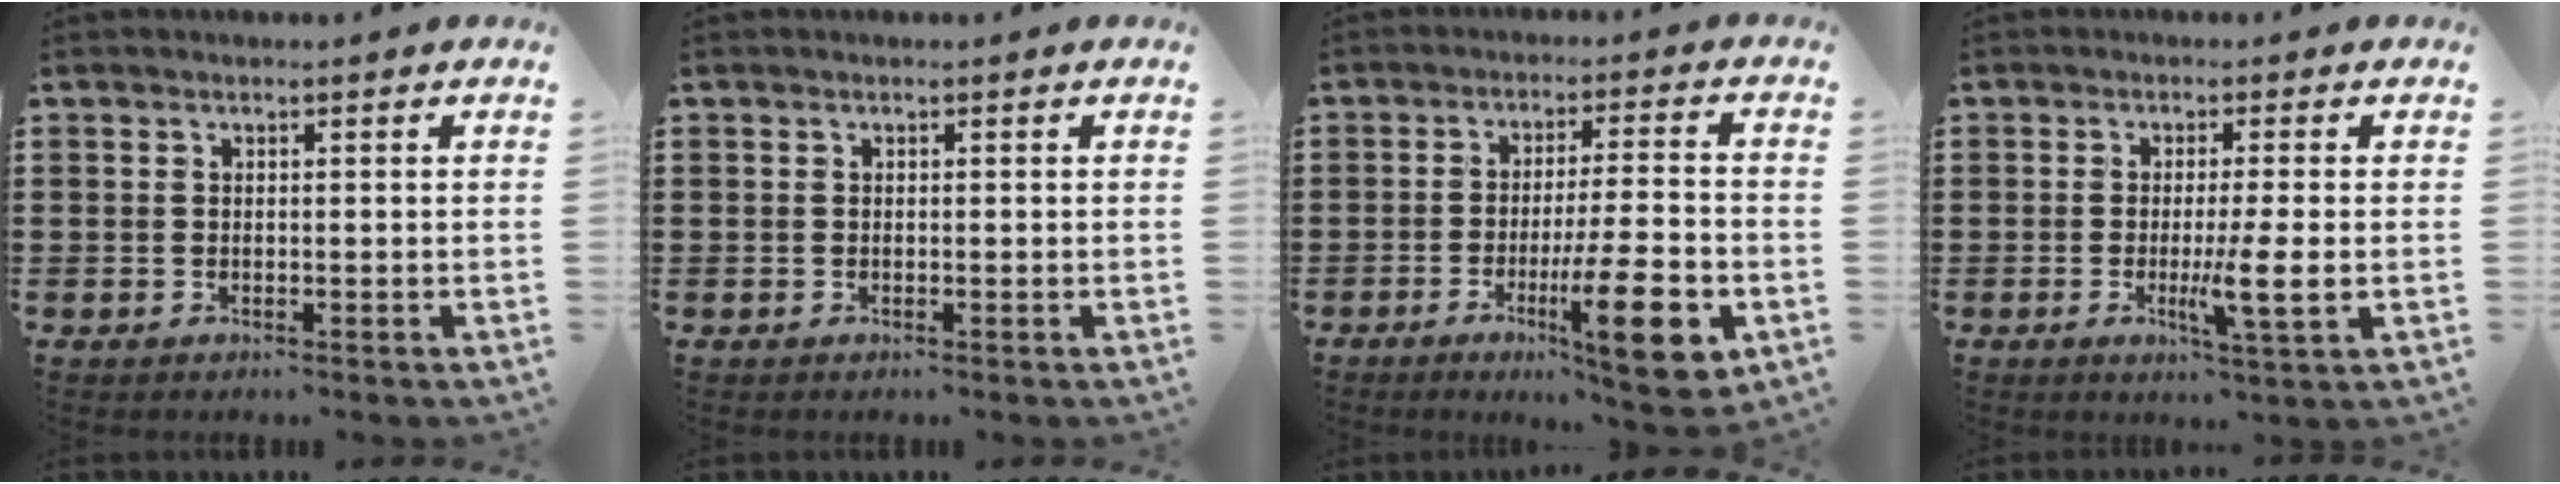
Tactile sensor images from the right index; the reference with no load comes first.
{"total": 0.0}
{"total": 13.3, "force": [-4.8, 2.2, 12.2], "torque": [-0.182, -0.004, -0.076]}
{"total": 6.0, "force": [-1.0, 0.1, 5.9], "torque": [-0.099, -0.014, -0.017]}